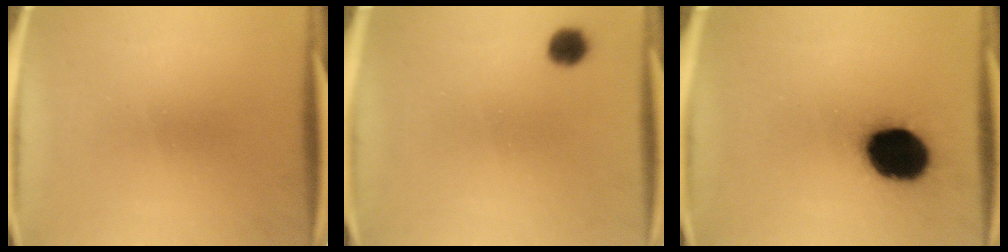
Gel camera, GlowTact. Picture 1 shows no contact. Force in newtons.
{"total": 3.5}
{"total": 18.7}